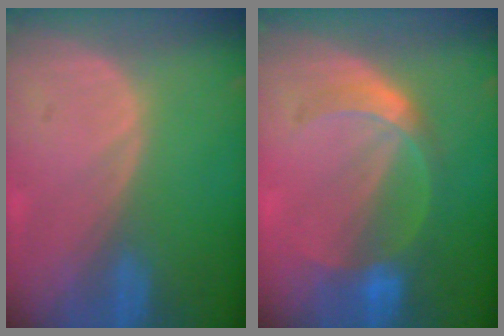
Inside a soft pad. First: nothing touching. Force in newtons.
{"total": 5.9, "press": 5.2, "slide": 2.8}